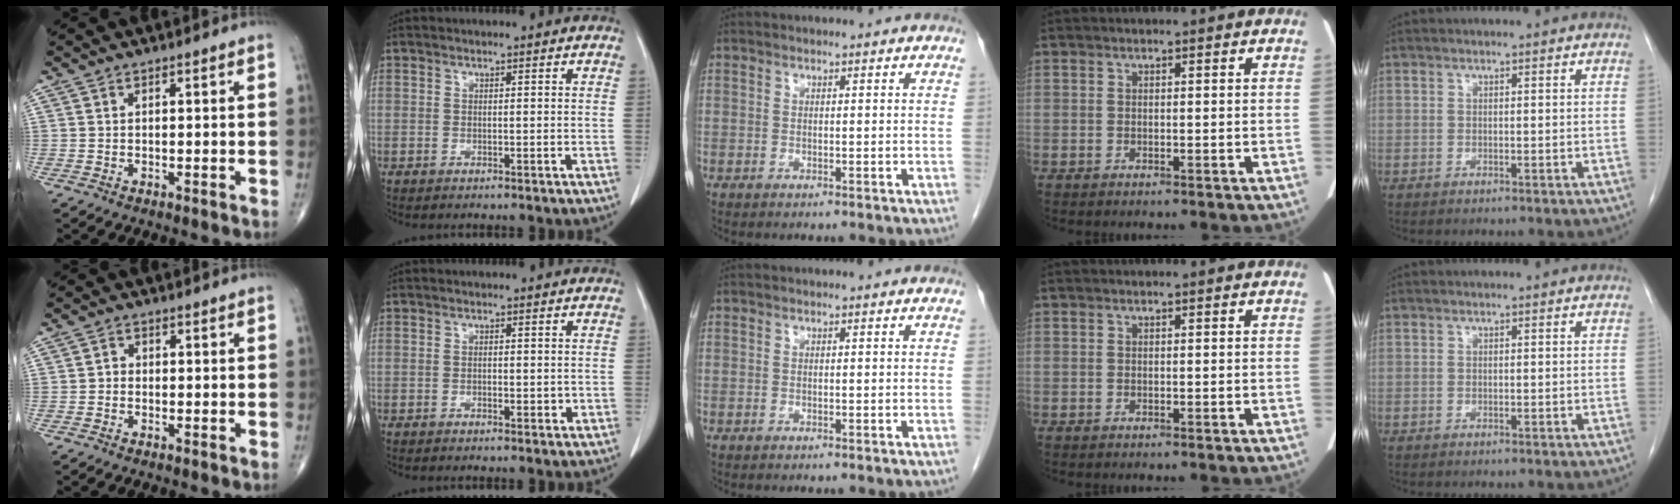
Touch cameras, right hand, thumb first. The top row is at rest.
{"thumb": {"total": 1.4, "force": [-0.3, 1.2, 0.6], "torque": [0.000, 0.006, -0.009]}, "index": {"total": 1.5, "force": [-0.3, 0.7, 1.3], "torque": [-0.021, 0.000, -0.002]}}